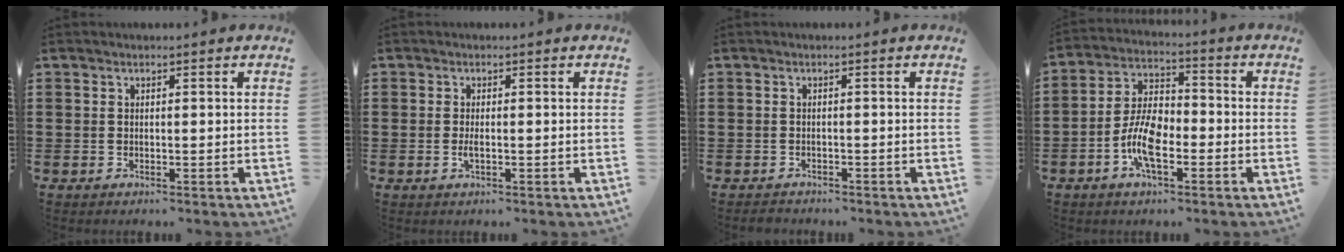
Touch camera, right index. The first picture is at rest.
{"total": 1.4, "force": [-0.3, 0.2, 1.4], "torque": [-0.034, -0.008, -0.006]}
{"total": 1.0, "force": [-1.0, 0.2, -0.1], "torque": [-0.003, 0.002, -0.022]}
{"total": 8.3, "force": [-2.9, 3.5, 6.9], "torque": [-0.164, -0.007, -0.060]}